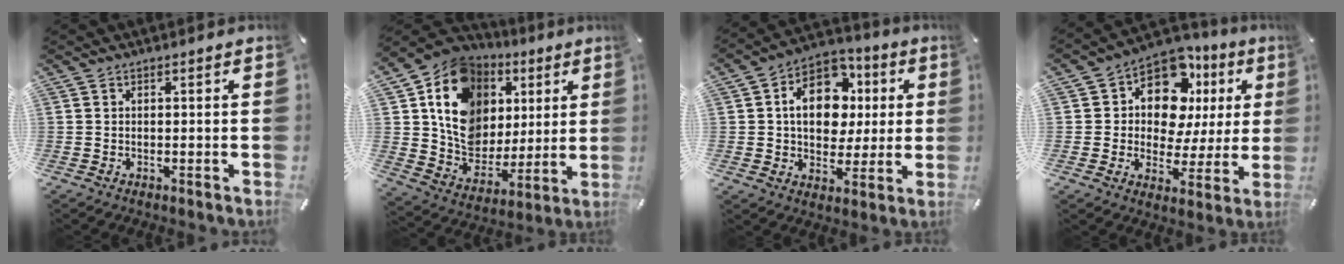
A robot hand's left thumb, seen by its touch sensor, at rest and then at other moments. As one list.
[{"total": 17.1, "force": [5.3, 14.4, 7.5], "torque": [-0.133, -0.028, 0.106]}, {"total": 14.7, "force": [2.3, 11.3, 9.2], "torque": [-0.155, 0.002, 0.044]}, {"total": 13.7, "force": [6.4, 9.3, 7.8], "torque": [-0.122, -0.047, 0.115]}]